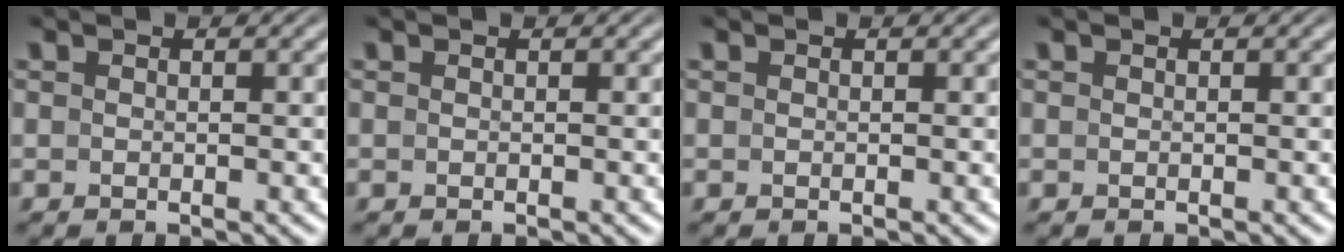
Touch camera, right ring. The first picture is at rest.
{"total": 0.0}
{"total": 0.0}
{"total": 0.0}